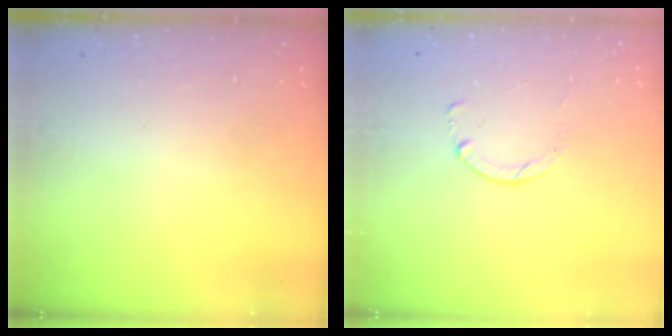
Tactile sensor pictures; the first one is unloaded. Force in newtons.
{"total": 0.0}